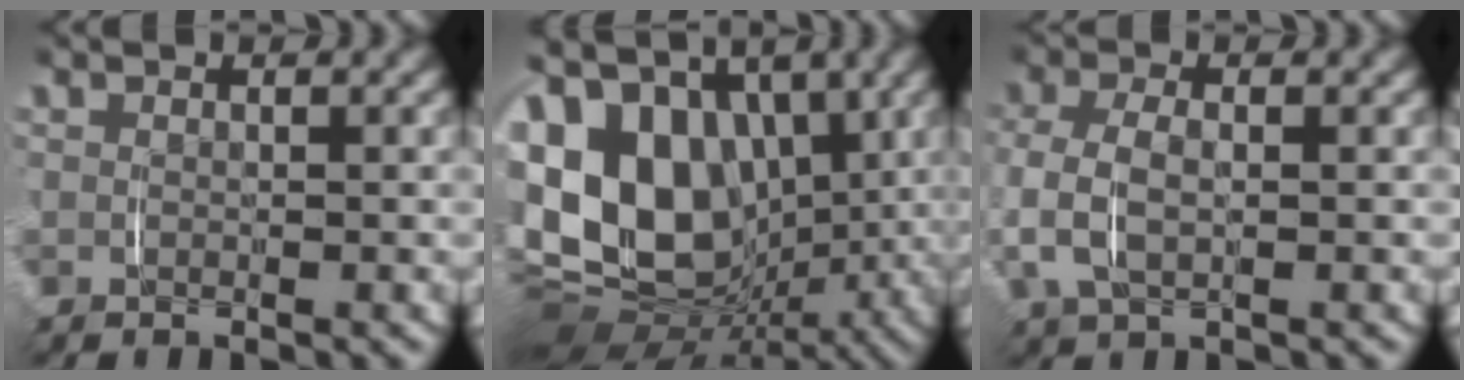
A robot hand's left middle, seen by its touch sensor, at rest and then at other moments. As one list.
[{"total": 21.0, "force": [0.4, 16.4, 13.1], "torque": [-0.289, -0.049, 0.018]}, {"total": 4.2, "force": [0.0, 2.6, 3.2], "torque": [-0.093, -0.001, 0.004]}]